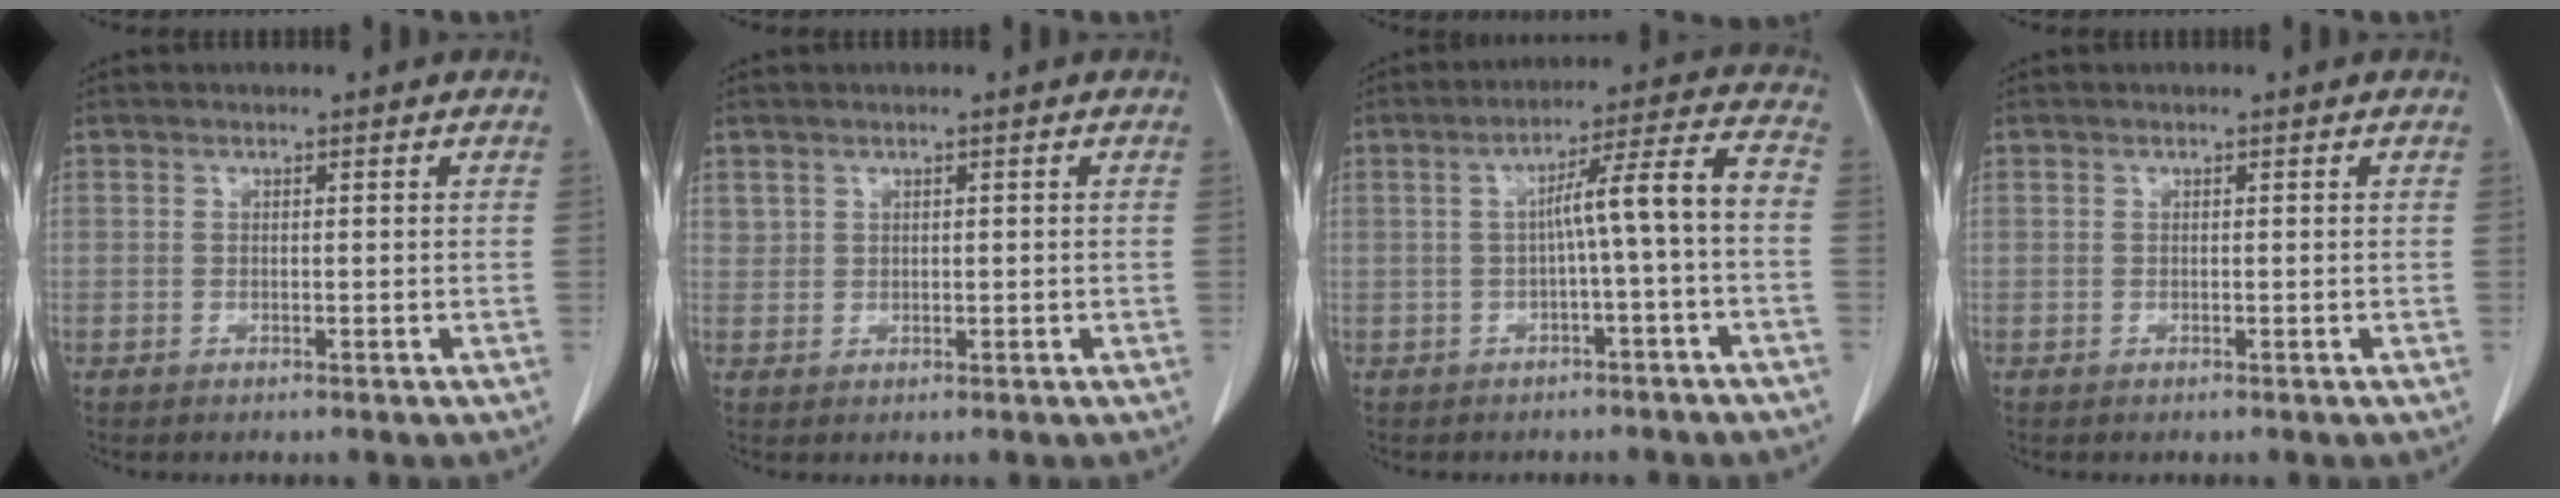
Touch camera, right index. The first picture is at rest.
{"total": 1.2, "force": [0.7, 0.9, 0.2], "torque": [0.003, 0.004, 0.014]}
{"total": 8.0, "force": [-1.3, -0.6, 7.9], "torque": [-0.117, 0.029, -0.016]}
{"total": 0.0}